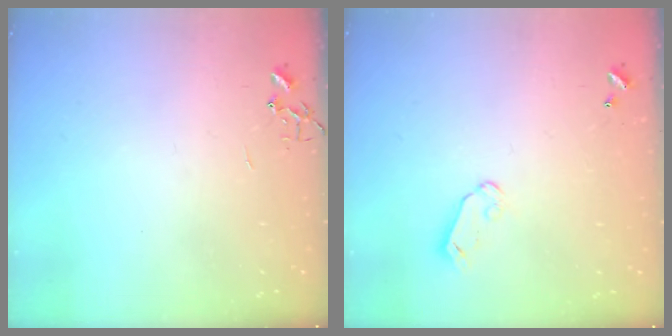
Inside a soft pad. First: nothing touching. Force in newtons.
{"total": 4.8, "press": 4.8, "slide": 0.5}